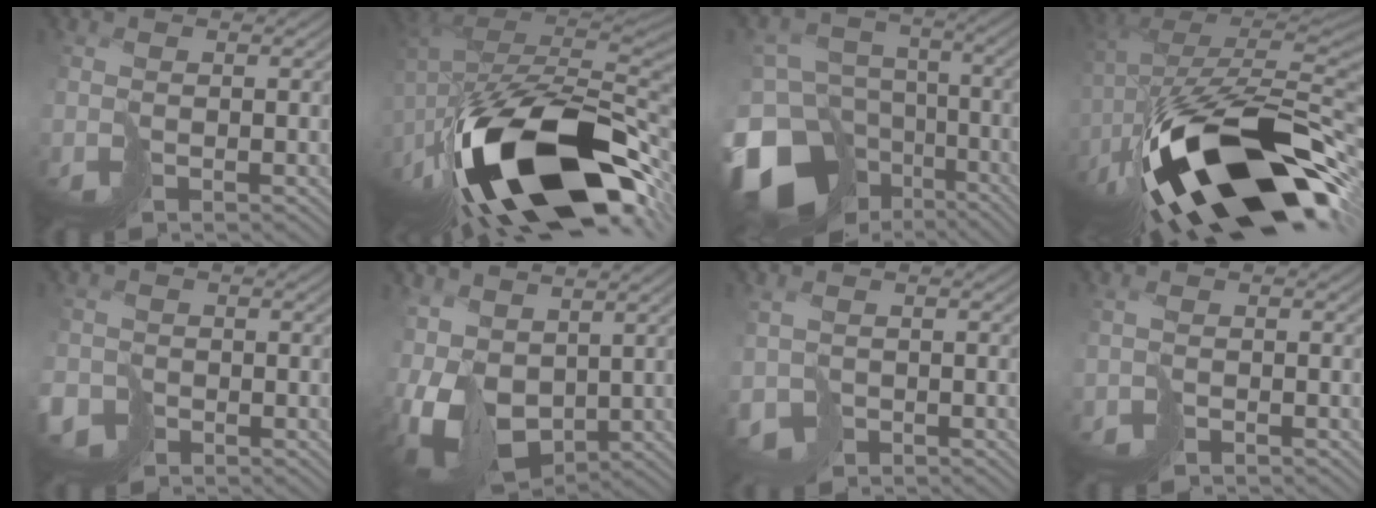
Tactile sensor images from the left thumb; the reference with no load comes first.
{"total": 19.8, "force": [-9.4, 9.6, 14.6], "torque": [-0.279, -0.014, -0.155]}
{"total": 19.5, "force": [-11.2, 13.6, 8.3], "torque": [-0.228, -0.037, -0.158]}
{"total": 20.5, "force": [-9.2, 8.9, 16.0], "torque": [-0.300, -0.016, -0.151]}
{"total": 5.1, "force": [-2.8, 3.7, 2.2], "torque": [-0.054, -0.010, -0.058]}
{"total": 11.6, "force": [1.1, 8.0, 8.4], "torque": [-0.222, -0.018, 0.029]}
{"total": 3.5, "force": [-1.2, 2.8, 1.8], "torque": [-0.048, -0.013, -0.027]}
{"total": 1.6, "force": [-1.0, 0.9, 0.8], "torque": [-0.021, 0.000, -0.025]}